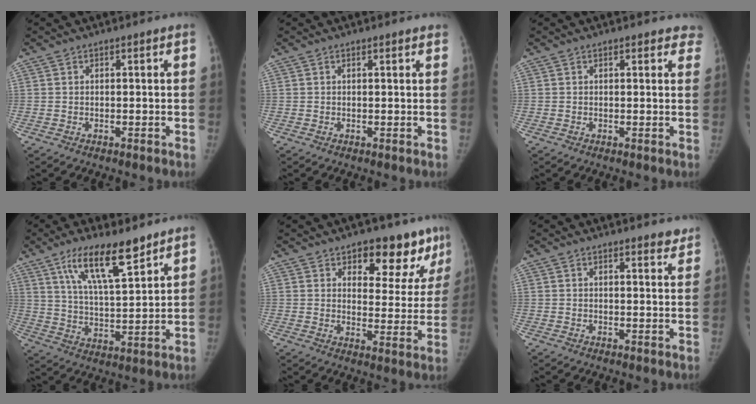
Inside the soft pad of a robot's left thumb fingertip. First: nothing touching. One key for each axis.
{"total": 1.2, "fx": 1.0, "fy": 0.2, "fz": 0.6, "tx": -0.005, "ty": 0.000, "tz": 0.012}
{"total": 4.2, "fx": 3.4, "fy": 1.7, "fz": 1.5, "tx": 0.015, "ty": -0.007, "tz": 0.025}
{"total": 13.8, "fx": 8.9, "fy": 3.8, "fz": 9.9, "tx": -0.156, "ty": -0.044, "tz": 0.163}
{"total": 13.4, "fx": 8.8, "fy": 6.9, "fz": 7.3, "tx": -0.028, "ty": -0.046, "tz": 0.114}
{"total": 3.0, "fx": 2.7, "fy": 0.8, "fz": 1.2, "tx": -0.002, "ty": -0.016, "tz": 0.028}